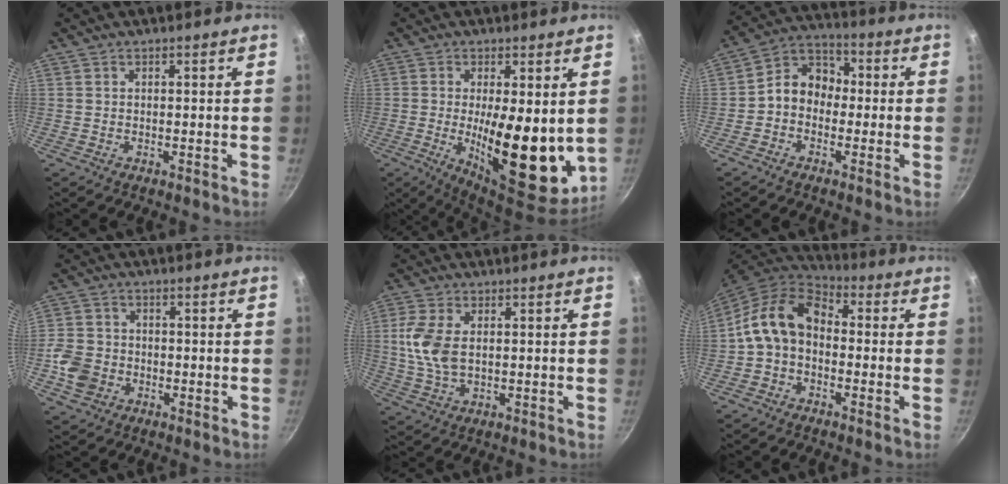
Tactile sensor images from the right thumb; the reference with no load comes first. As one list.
[{"total": 16.3, "force": [-0.3, 6.2, 15.1], "torque": [-0.202, -0.027, 0.004]}, {"total": 8.3, "force": [-1.2, 6.8, 4.7], "torque": [-0.046, 0.038, -0.045]}, {"total": 7.3, "force": [-2.1, 6.2, 3.3], "torque": [-0.053, 0.020, -0.047]}, {"total": 8.3, "force": [0.9, 4.8, 6.7], "torque": [-0.142, 0.001, 0.018]}, {"total": 11.8, "force": [-0.5, 8.6, 8.1], "torque": [-0.128, 0.041, -0.029]}]